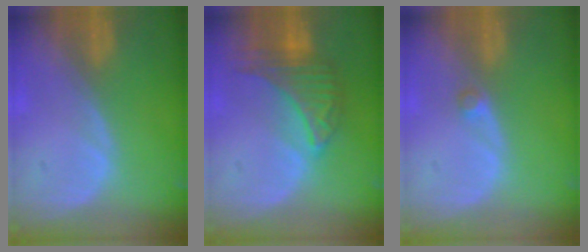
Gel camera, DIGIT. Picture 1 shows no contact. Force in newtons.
{"total": 7.1, "press": 7.1, "slide": 0.2}
{"total": 1.3, "press": 1.1, "slide": 0.6}